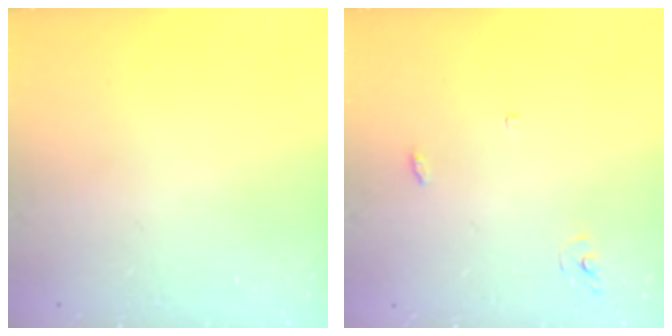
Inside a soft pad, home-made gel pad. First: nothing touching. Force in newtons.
{"total": 3.3, "press": 3.2, "slide": 0.3}